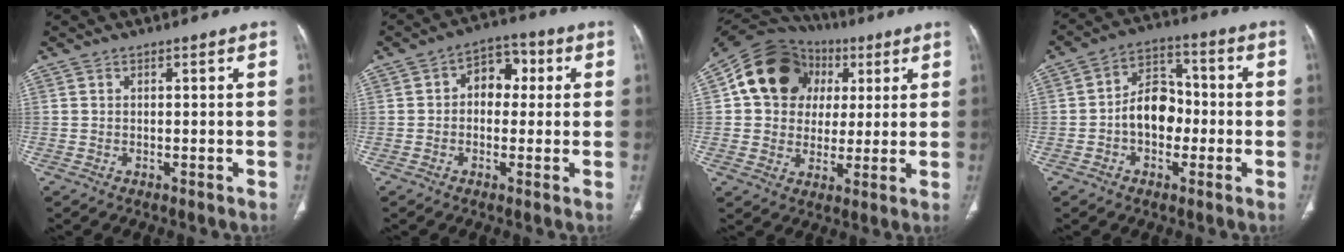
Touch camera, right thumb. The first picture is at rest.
{"total": 7.5, "force": [1.0, 5.3, 5.1], "torque": [-0.037, 0.022, 0.006]}
{"total": 17.2, "force": [4.7, 14.4, 8.3], "torque": [-0.108, 0.021, 0.077]}
{"total": 9.6, "force": [-1.6, 7.0, 6.5], "torque": [-0.072, 0.033, -0.038]}